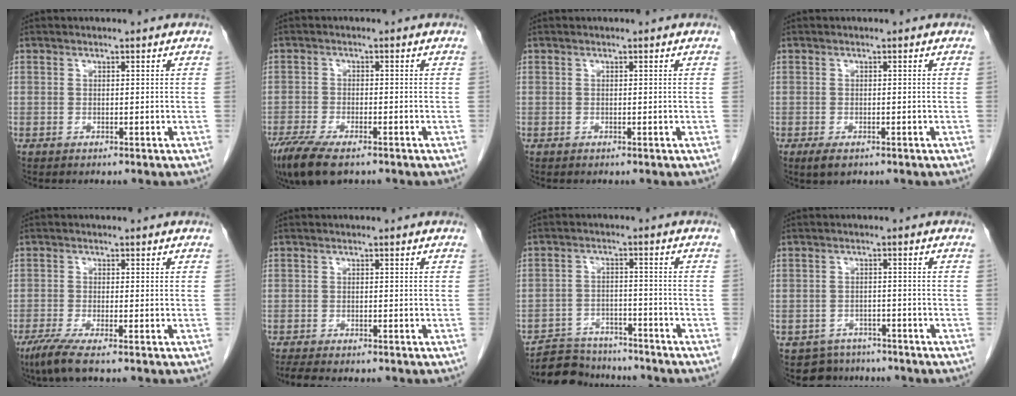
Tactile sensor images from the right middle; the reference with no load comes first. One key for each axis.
{"total": 8.3, "fx": -5.9, "fy": 2.4, "fz": 5.3, "tx": -0.097, "ty": -0.019, "tz": -0.099}
{"total": 0.0}
{"total": 2.0, "fx": -1.1, "fy": 0.9, "fz": 1.4, "tx": -0.029, "ty": -0.003, "tz": -0.014}
{"total": 3.8, "fx": -2.5, "fy": -0.1, "fz": 2.8, "tx": -0.060, "ty": -0.013, "tz": -0.054}
{"total": 4.8, "fx": -4.1, "fy": 1.1, "fz": 2.3, "tx": -0.036, "ty": -0.011, "tz": -0.059}
{"total": 8.6, "fx": -8.1, "fy": 2.7, "fz": 0.8, "tx": -0.006, "ty": 0.014, "tz": -0.128}
{"total": 5.0, "fx": -4.1, "fy": 2.7, "fz": -0.8, "tx": 0.018, "ty": 0.015, "tz": -0.060}